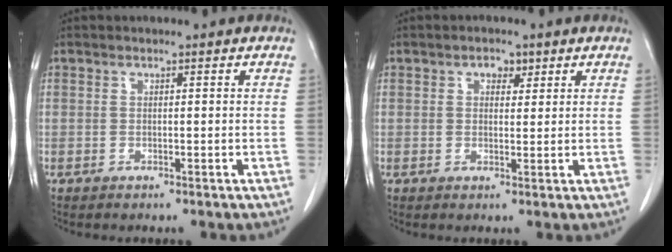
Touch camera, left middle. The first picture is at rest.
{"total": 2.3, "force": [1.3, 1.4, 1.3], "torque": [-0.019, 0.004, 0.019]}